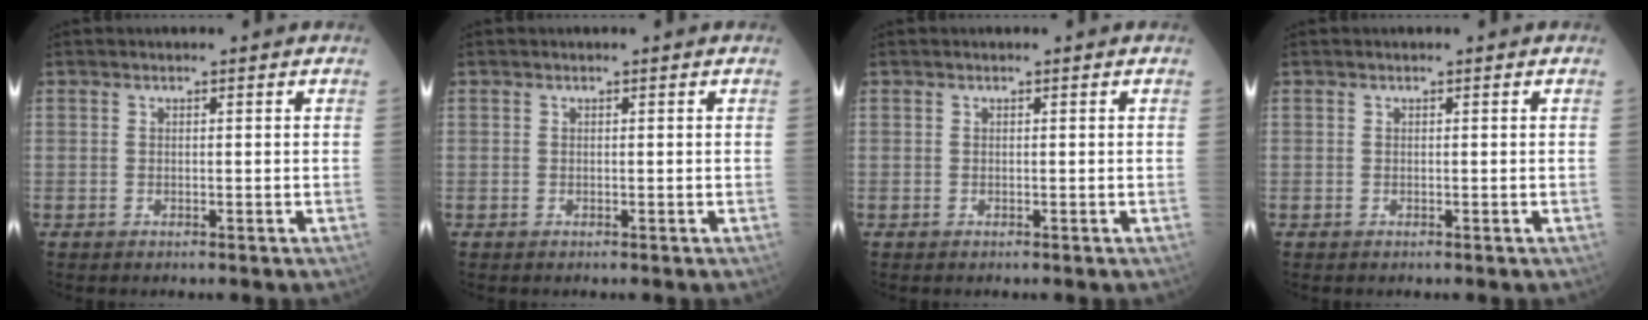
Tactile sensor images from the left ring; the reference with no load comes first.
{"total": 0.0}
{"total": 0.0}
{"total": 0.0}